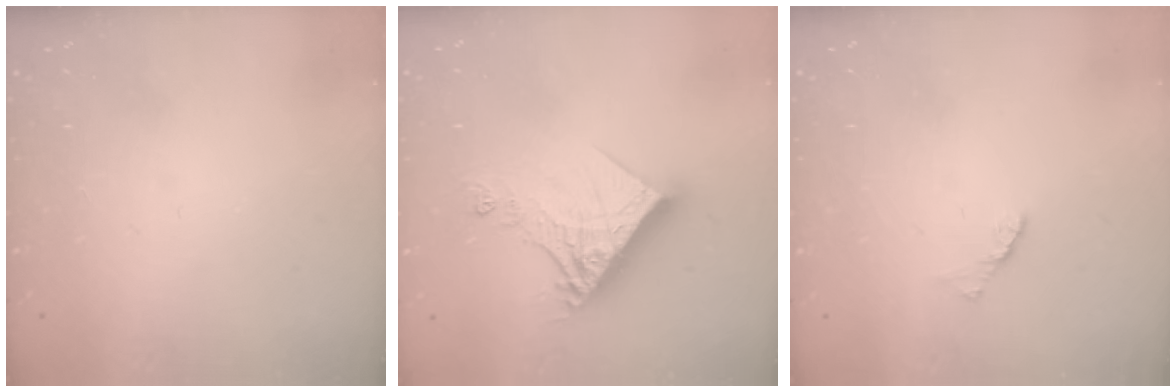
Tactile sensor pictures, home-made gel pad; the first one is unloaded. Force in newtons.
{"total": 14.6, "press": 14.5, "slide": 1.3}
{"total": 1.7, "press": 1.6, "slide": 0.4}